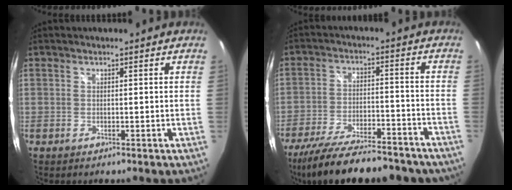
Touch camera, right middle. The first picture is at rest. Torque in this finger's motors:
{"motor_torque": [1.08, -1.06, 0.27, 0.14]}